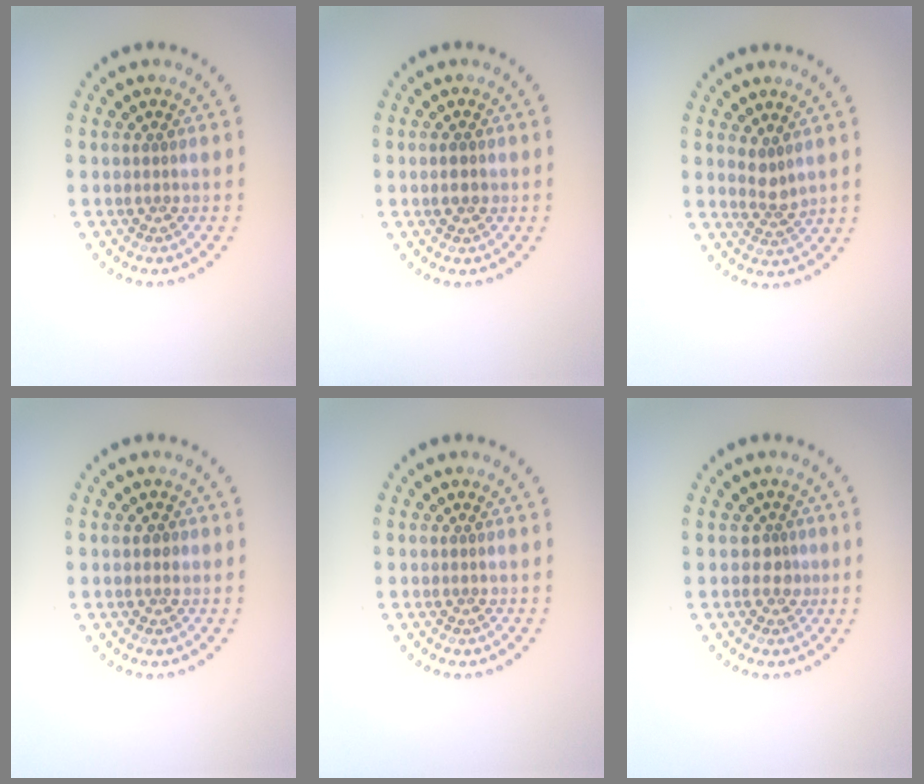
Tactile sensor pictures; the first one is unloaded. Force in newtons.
{"total": 1.2, "press": 1.2, "slide": 0.2}
{"total": 1.8, "press": 1.3, "slide": 1.1}
{"total": 0.7, "press": 0.7, "slide": 0.1}
{"total": 0.0}
{"total": 1.5, "press": 1.1, "slide": 1.0}